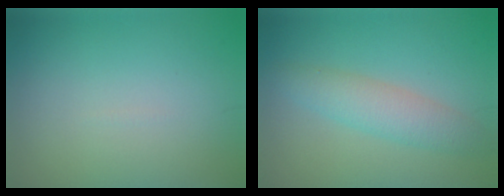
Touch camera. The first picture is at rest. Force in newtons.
{"total": 3.4, "press": 3.4, "slide": 0.0}